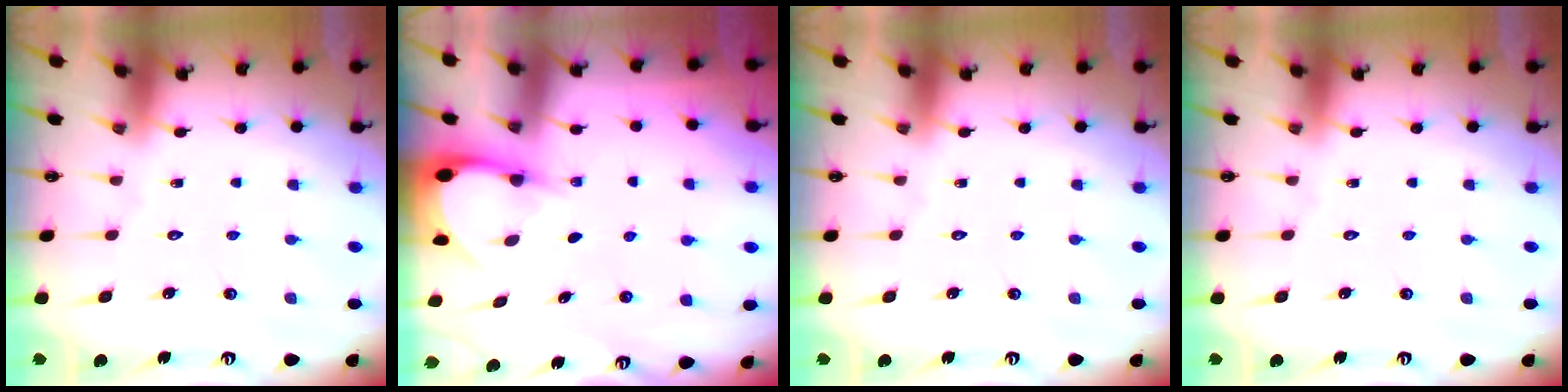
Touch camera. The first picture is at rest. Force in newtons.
{"total": 4.0, "press": 4.0, "slide": 0.2}
{"total": 0.0}
{"total": 0.0}